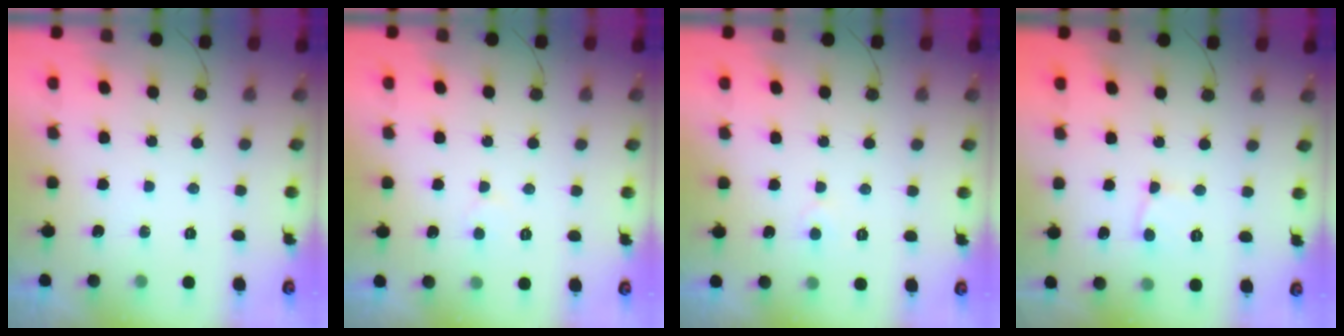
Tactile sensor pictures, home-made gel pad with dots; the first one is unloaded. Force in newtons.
{"total": 2.4, "press": 2.4, "slide": 0.2}
{"total": 2.9, "press": 2.9, "slide": 0.3}
{"total": 2.7, "press": 2.7, "slide": 0.2}